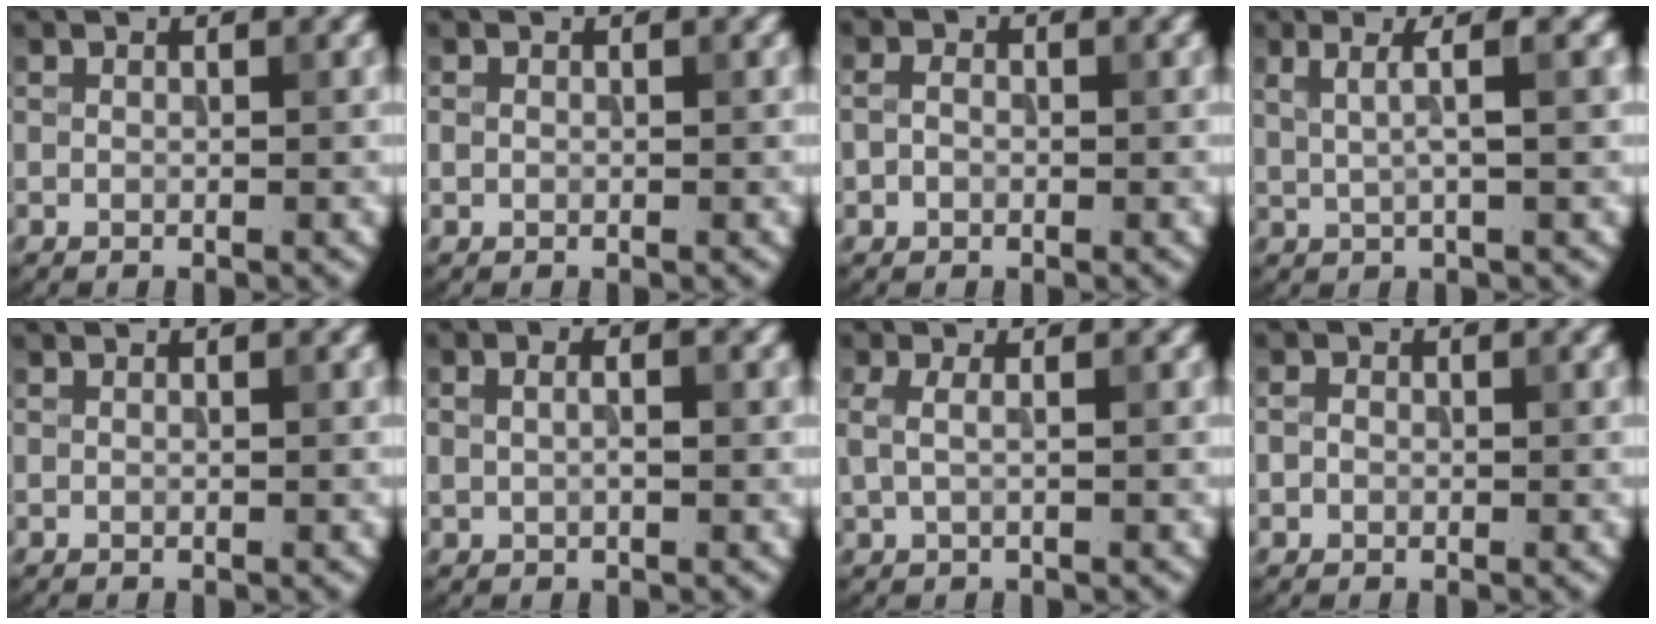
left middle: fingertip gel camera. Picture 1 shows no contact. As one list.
[{"total": 0.5, "force": [0.0, 0.5, 0.1], "torque": [0.002, -0.004, -0.001]}, {"total": 1.4, "force": [-0.3, 1.1, 0.8], "torque": [-0.017, 0.001, -0.008]}, {"total": 3.3, "force": [1.1, 0.8, 3.0], "torque": [-0.045, 0.001, 0.018]}, {"total": 0.0}, {"total": 2.8, "force": [0.7, 1.6, 2.2], "torque": [-0.037, 0.006, -0.001]}, {"total": 1.4, "force": [0.2, 0.5, 1.3], "torque": [-0.030, -0.002, 0.006]}, {"total": 1.1, "force": [-0.2, 1.0, 0.4], "torque": [-0.004, -0.001, -0.007]}]